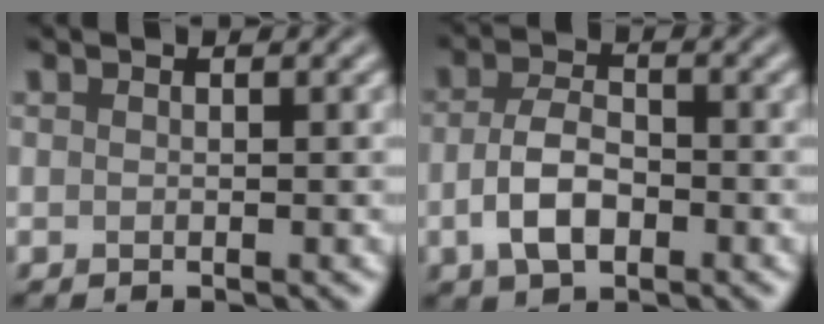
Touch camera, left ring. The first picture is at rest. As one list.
[{"total": 4.3, "force": [-1.3, 2.4, 3.3], "torque": [-0.068, 0.000, -0.030]}]